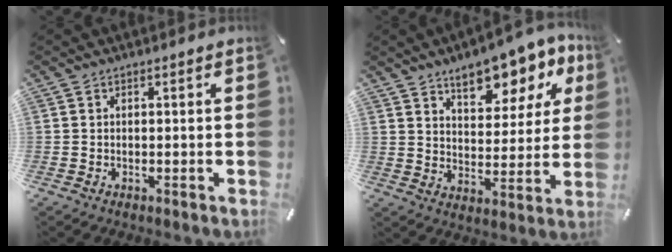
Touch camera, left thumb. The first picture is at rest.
{"total": 12.9, "force": [8.8, 6.6, 6.7], "torque": [-0.083, -0.054, 0.150]}